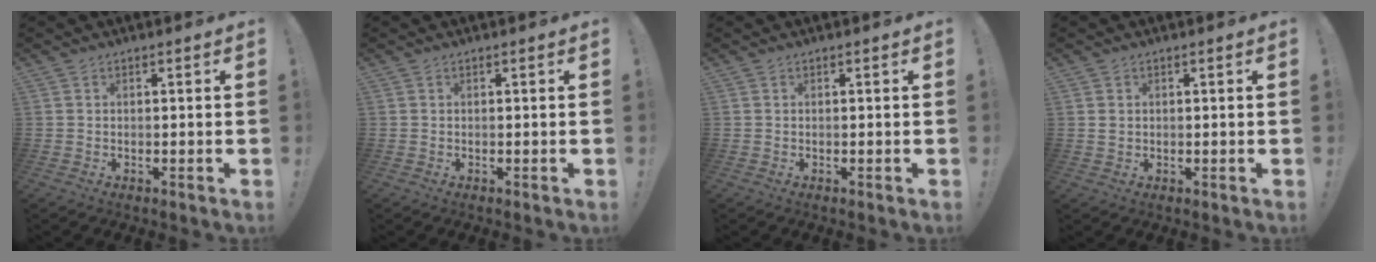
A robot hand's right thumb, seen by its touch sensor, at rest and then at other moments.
{"total": 0.0}
{"total": 0.0}
{"total": 1.2, "force": [0.4, 1.0, 0.4], "torque": [-0.003, 0.003, 0.007]}